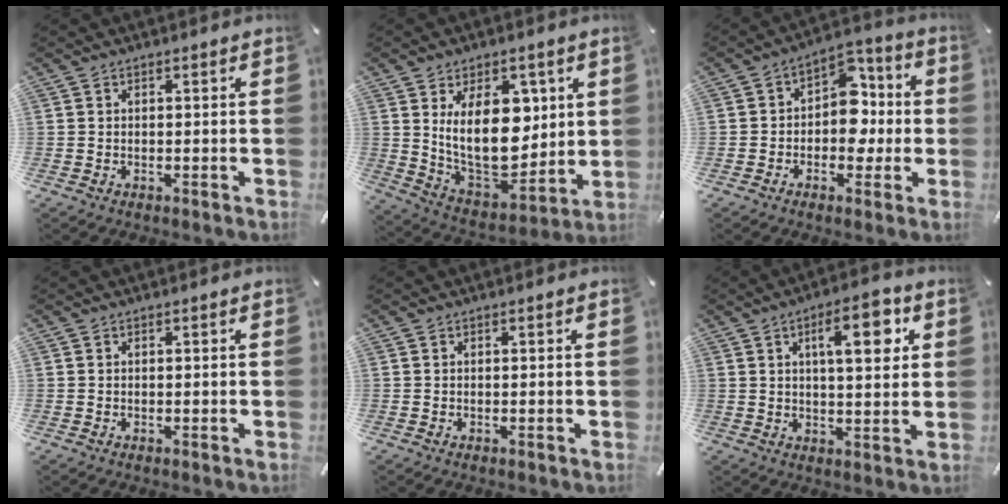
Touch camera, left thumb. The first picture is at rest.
{"total": 18.9, "force": [5.0, 11.4, 14.2], "torque": [-0.245, -0.038, 0.088]}
{"total": 10.7, "force": [-0.8, 8.3, 6.7], "torque": [-0.085, 0.007, -0.013]}
{"total": 0.0}
{"total": 0.0}
{"total": 11.2, "force": [4.1, 4.2, 9.5], "torque": [-0.134, -0.011, 0.059]}